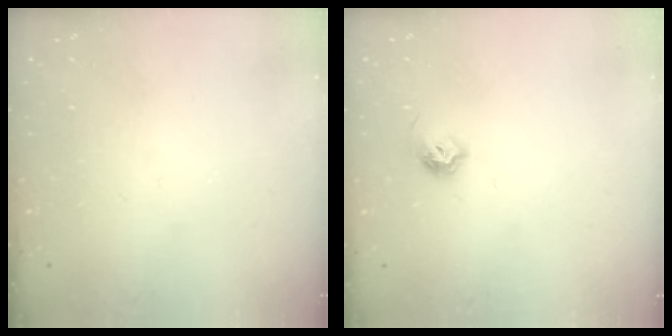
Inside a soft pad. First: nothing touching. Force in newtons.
{"total": 6.7, "press": 6.6, "slide": 1.0}